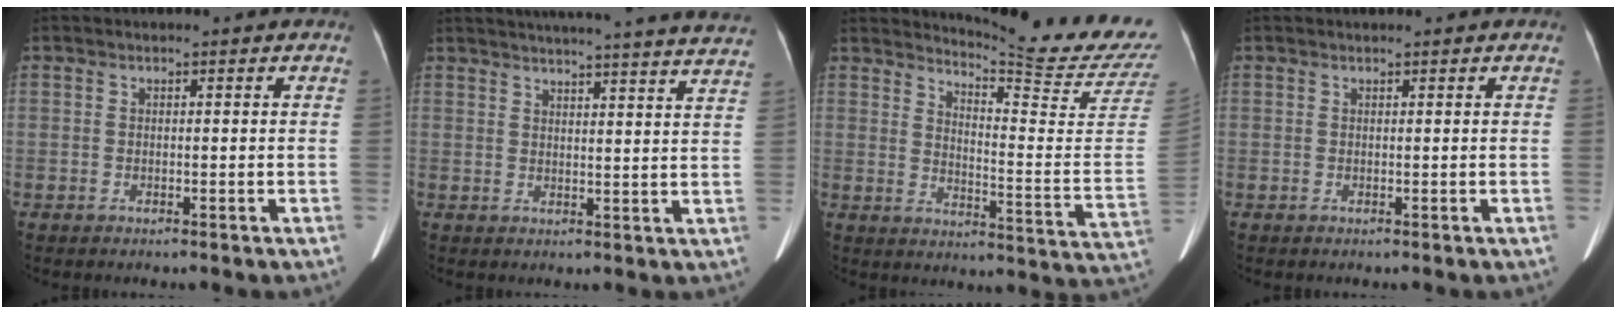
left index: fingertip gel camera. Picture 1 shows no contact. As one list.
[{"total": 28.7, "force": [26.9, 0.4, 10.0], "torque": [-0.153, -0.052, 0.318]}, {"total": 17.6, "force": [17.0, -2.3, 3.8], "torque": [-0.070, -0.148, 0.203]}, {"total": 0.9, "force": [0.9, -0.1, 0.3], "torque": [-0.006, 0.015, 0.019]}]